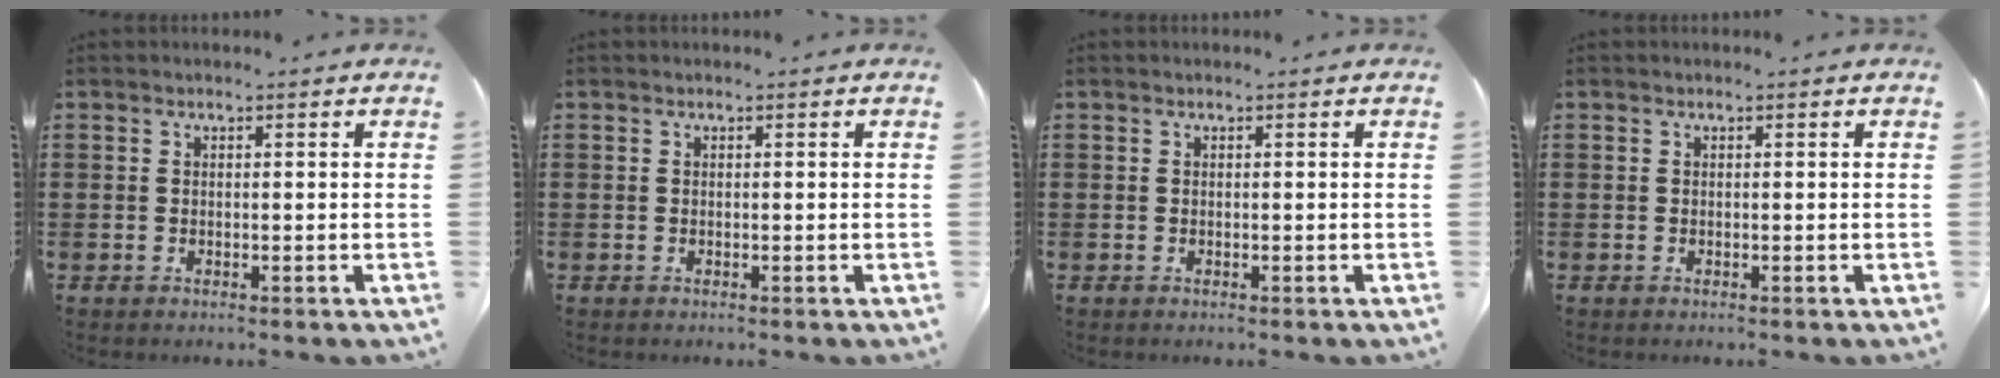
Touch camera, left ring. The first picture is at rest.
{"total": 0.0}
{"total": 0.0}
{"total": 0.0}